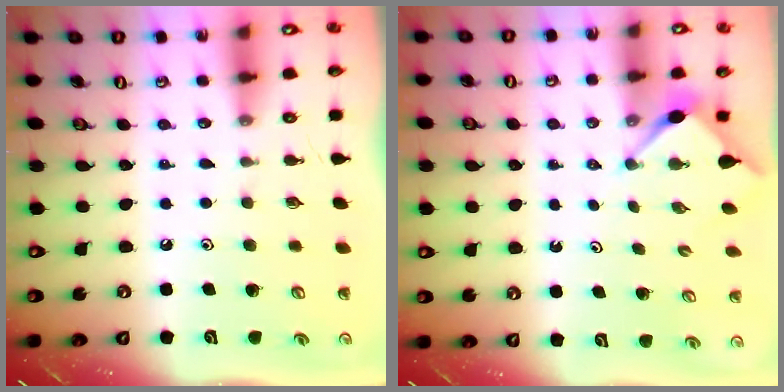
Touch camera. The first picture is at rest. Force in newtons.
{"total": 2.7, "press": 2.7, "slide": 0.3}